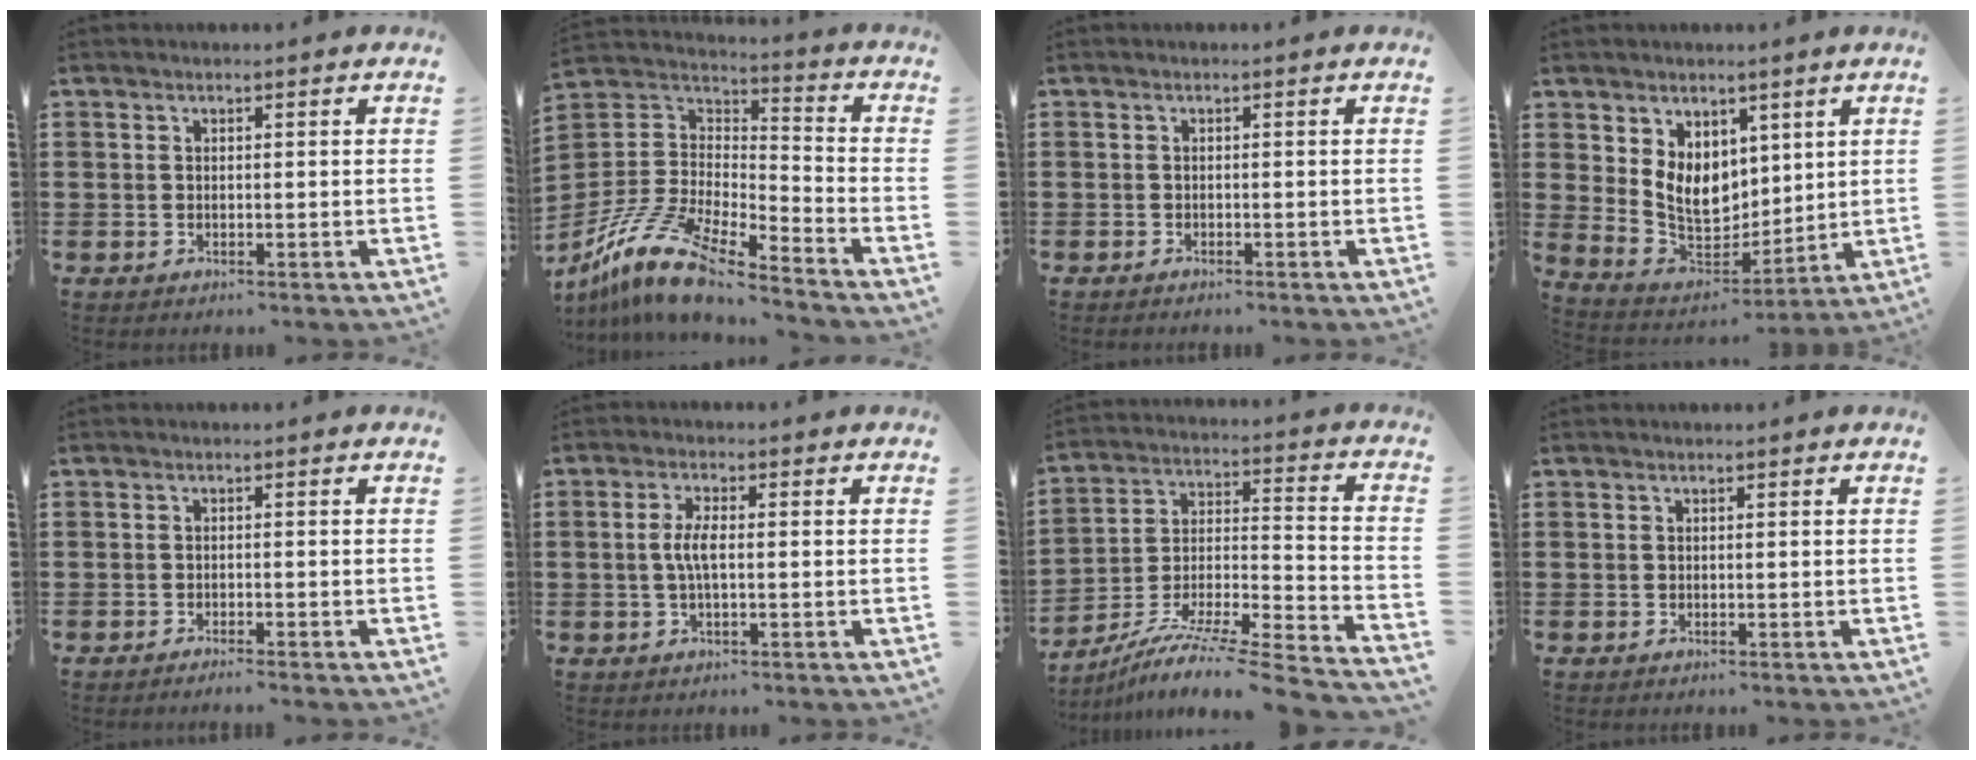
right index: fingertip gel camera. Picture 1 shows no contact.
{"total": 14.0, "force": [-11.2, 3.0, 7.8], "torque": [-0.174, 0.021, -0.223]}
{"total": 0.8, "force": [-0.8, -0.1, -0.1], "torque": [0.000, -0.002, -0.017]}
{"total": 8.6, "force": [3.3, 6.7, 4.3], "torque": [-0.104, -0.009, 0.064]}
{"total": 1.3, "force": [-1.2, -0.3, 0.2], "torque": [-0.004, -0.002, -0.024]}
{"total": 3.6, "force": [-0.3, 1.0, 3.4], "torque": [-0.078, -0.003, -0.012]}
{"total": 8.4, "force": [-7.1, -0.2, 4.5], "torque": [-0.084, -0.009, -0.149]}
{"total": 0.0}